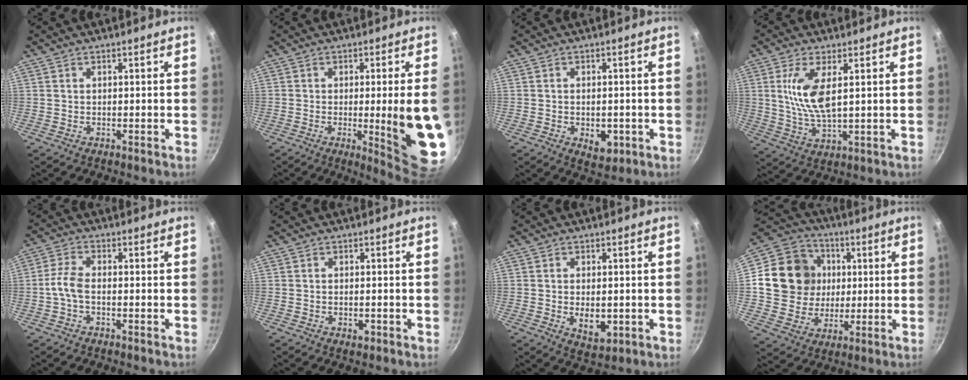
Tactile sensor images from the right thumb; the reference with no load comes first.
{"total": 14.1, "force": [-1.7, 2.0, 13.8], "torque": [-0.169, -0.011, -0.015]}
{"total": 5.1, "force": [-1.5, 3.2, 3.7], "torque": [-0.037, 0.002, -0.015]}
{"total": 9.2, "force": [2.2, 3.5, 8.2], "torque": [-0.165, -0.011, 0.049]}
{"total": 4.0, "force": [-1.2, 1.9, 3.4], "torque": [-0.081, 0.016, -0.034]}
{"total": 1.9, "force": [-0.8, 1.0, 1.3], "torque": [-0.021, 0.001, -0.014]}
{"total": 6.1, "force": [-1.0, 3.5, 4.9], "torque": [-0.065, -0.009, -0.006]}
{"total": 17.3, "force": [2.2, 15.4, 7.5], "torque": [-0.117, 0.017, 0.038]}